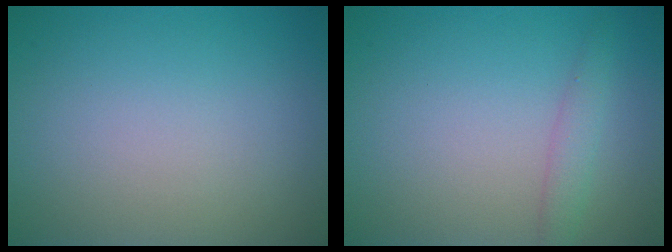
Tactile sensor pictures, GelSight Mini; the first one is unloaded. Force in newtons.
{"total": 1.7, "press": 1.7, "slide": 0.0}